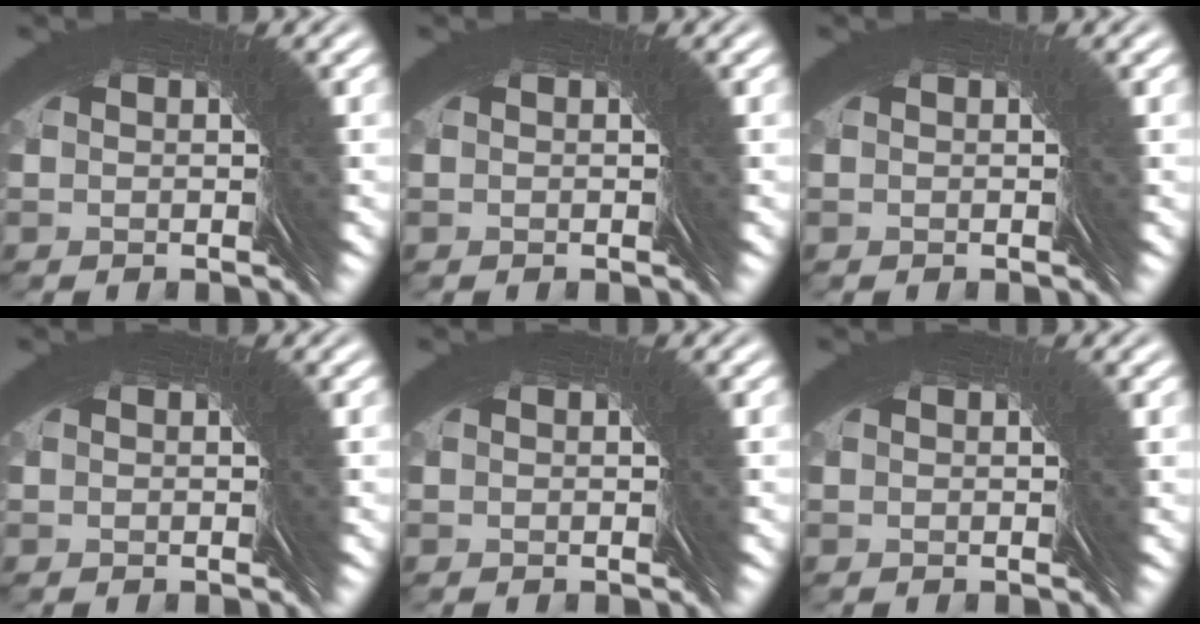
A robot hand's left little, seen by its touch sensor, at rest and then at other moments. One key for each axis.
{"total": 0.0}
{"total": 0.8, "fx": 0.2, "fy": -0.4, "fz": -0.7, "tx": 0.010, "ty": 0.004, "tz": 0.002}
{"total": 0.0}
{"total": 0.0}
{"total": 1.4, "fx": 0.1, "fy": -0.9, "fz": -1.0, "tx": 0.015, "ty": 0.005, "tz": 0.003}